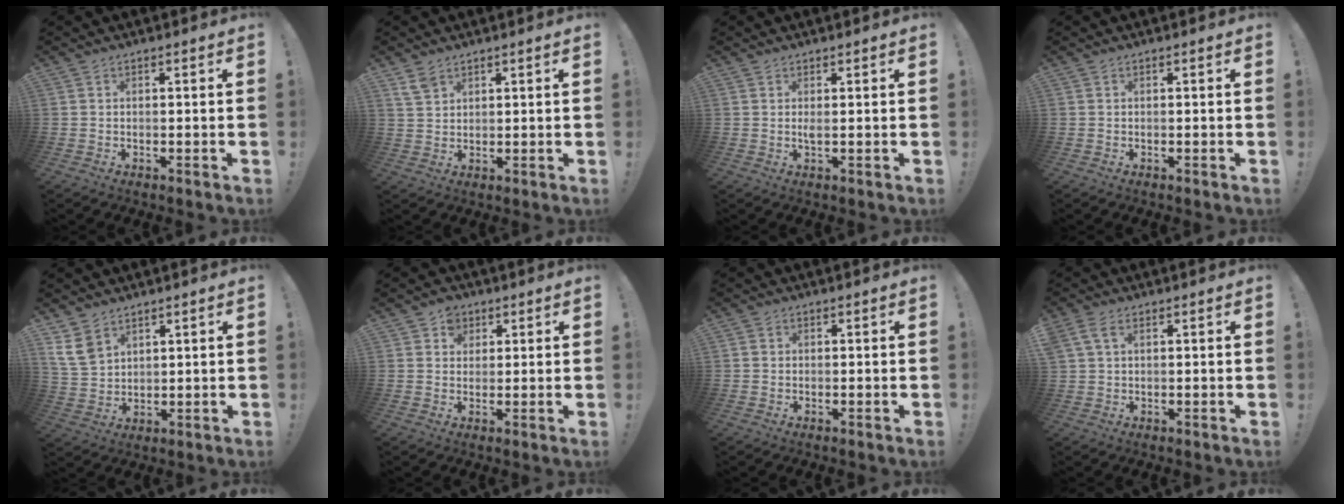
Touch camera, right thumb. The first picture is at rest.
{"total": 4.5, "force": [3.2, 2.6, 1.9], "torque": [-0.031, -0.013, 0.061]}
{"total": 1.3, "force": [0.5, 0.2, 1.2], "torque": [-0.014, -0.006, 0.007]}
{"total": 0.0}
{"total": 8.1, "force": [5.2, 5.1, 3.7], "torque": [-0.075, -0.023, 0.105]}
{"total": 4.7, "force": [2.1, 4.1, 0.9], "torque": [-0.004, -0.009, 0.037]}
{"total": 1.2, "force": [0.1, 1.1, 0.1], "torque": [-0.003, 0.003, 0.002]}
{"total": 4.6, "force": [1.9, 2.7, 3.2], "torque": [-0.060, 0.005, 0.039]}